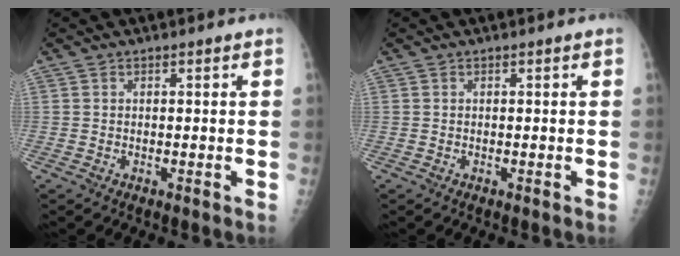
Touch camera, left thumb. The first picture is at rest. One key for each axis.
{"total": 0.0}